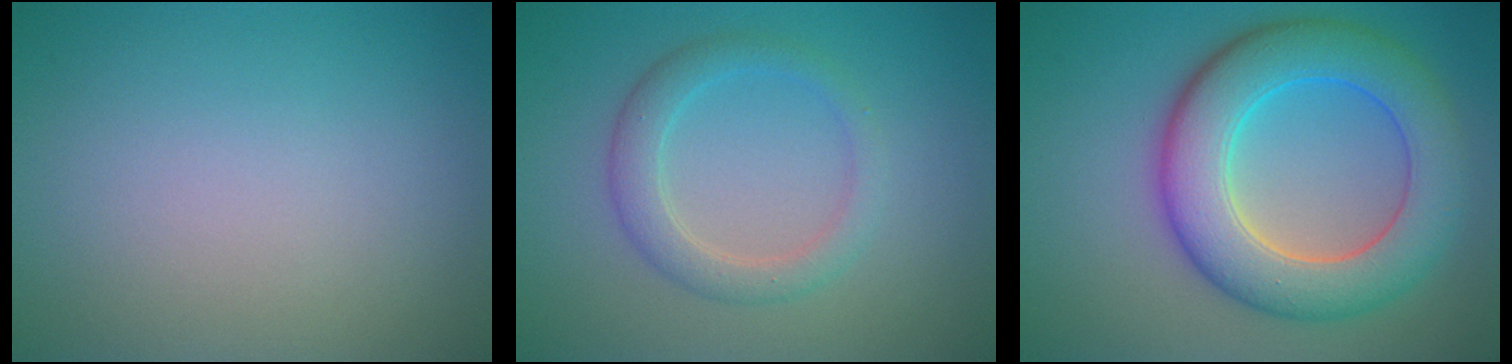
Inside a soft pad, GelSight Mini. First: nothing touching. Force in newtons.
{"total": 2.9, "press": 2.9, "slide": 0.1}
{"total": 8.7, "press": 8.7, "slide": 0.1}